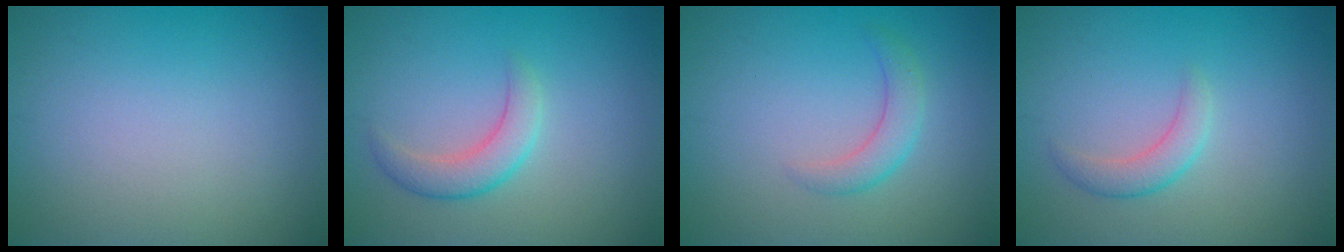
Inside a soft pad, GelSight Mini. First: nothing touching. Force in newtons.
{"total": 2.7, "press": 2.7, "slide": 0.1}
{"total": 2.2, "press": 2.2, "slide": 0.1}
{"total": 1.9, "press": 1.9, "slide": 0.1}